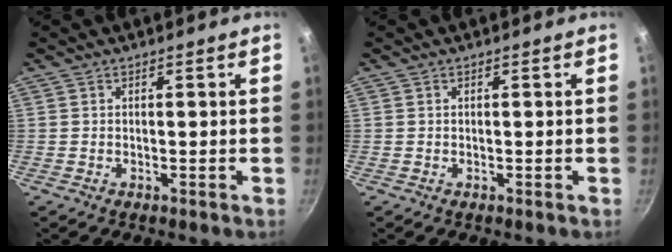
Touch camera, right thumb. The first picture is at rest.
{"total": 0.0}